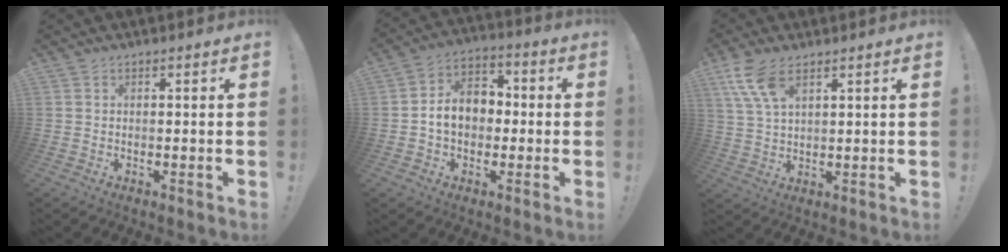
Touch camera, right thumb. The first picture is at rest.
{"total": 11.4, "force": [-0.3, 8.7, 7.3], "torque": [-0.107, 0.014, 0.000]}
{"total": 9.1, "force": [5.3, 3.9, 6.3], "torque": [-0.120, -0.014, 0.103]}